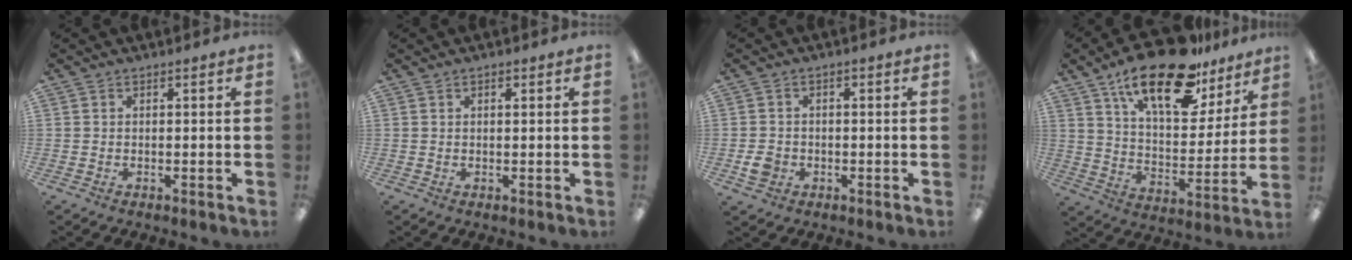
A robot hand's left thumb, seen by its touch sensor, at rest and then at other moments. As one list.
[{"total": 0.7, "force": [0.5, 0.3, 0.5], "torque": [-0.002, -0.001, 0.007]}, {"total": 3.7, "force": [-1.1, 3.1, 1.7], "torque": [-0.024, 0.001, -0.021]}, {"total": 22.3, "force": [14.6, 9.3, 14.1], "torque": [-0.220, -0.082, 0.247]}]